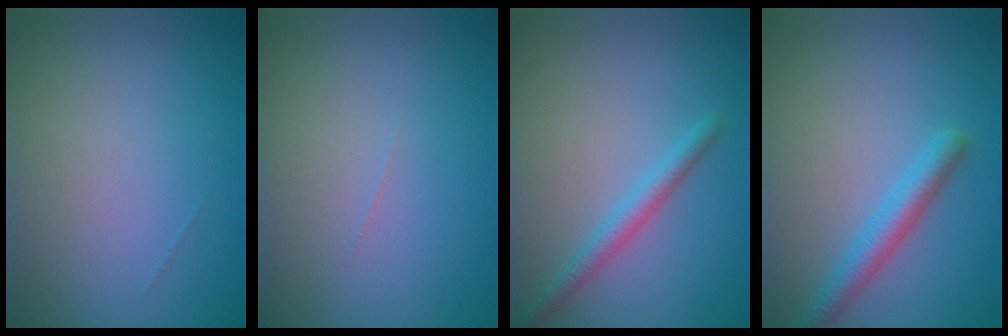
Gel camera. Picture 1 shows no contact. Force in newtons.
{"total": 0.0}
{"total": 2.2, "press": 2.2, "slide": 0.0}
{"total": 2.9, "press": 2.9, "slide": 0.1}